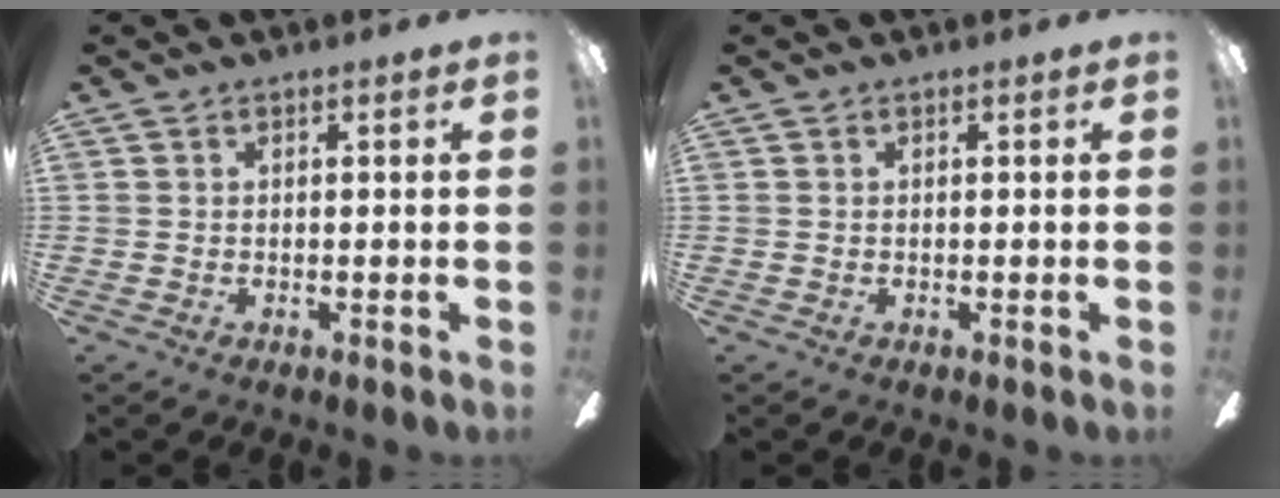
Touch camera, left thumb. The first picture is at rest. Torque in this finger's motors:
{"motor_torque": [-0.16, 0.16, -0.19, 0.19, 0.00]}